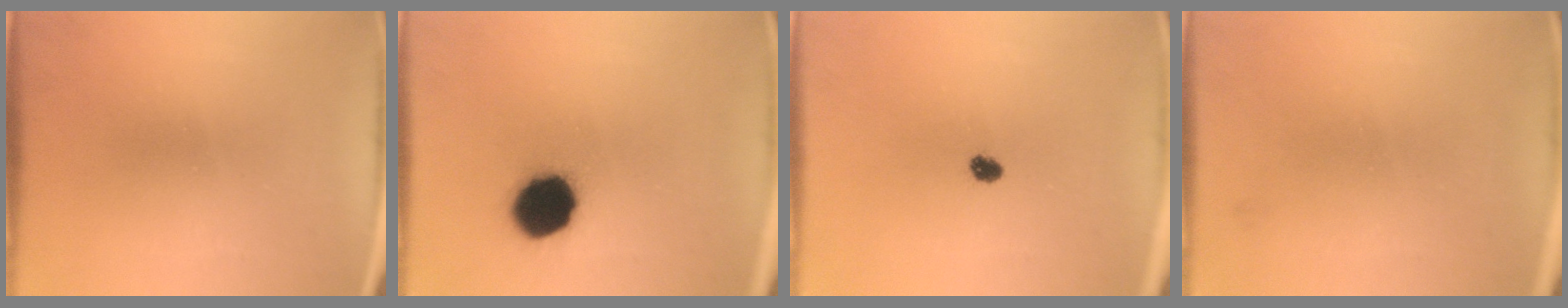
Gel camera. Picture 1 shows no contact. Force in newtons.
{"total": 14.1}
{"total": 1.9}
{"total": 1.1}